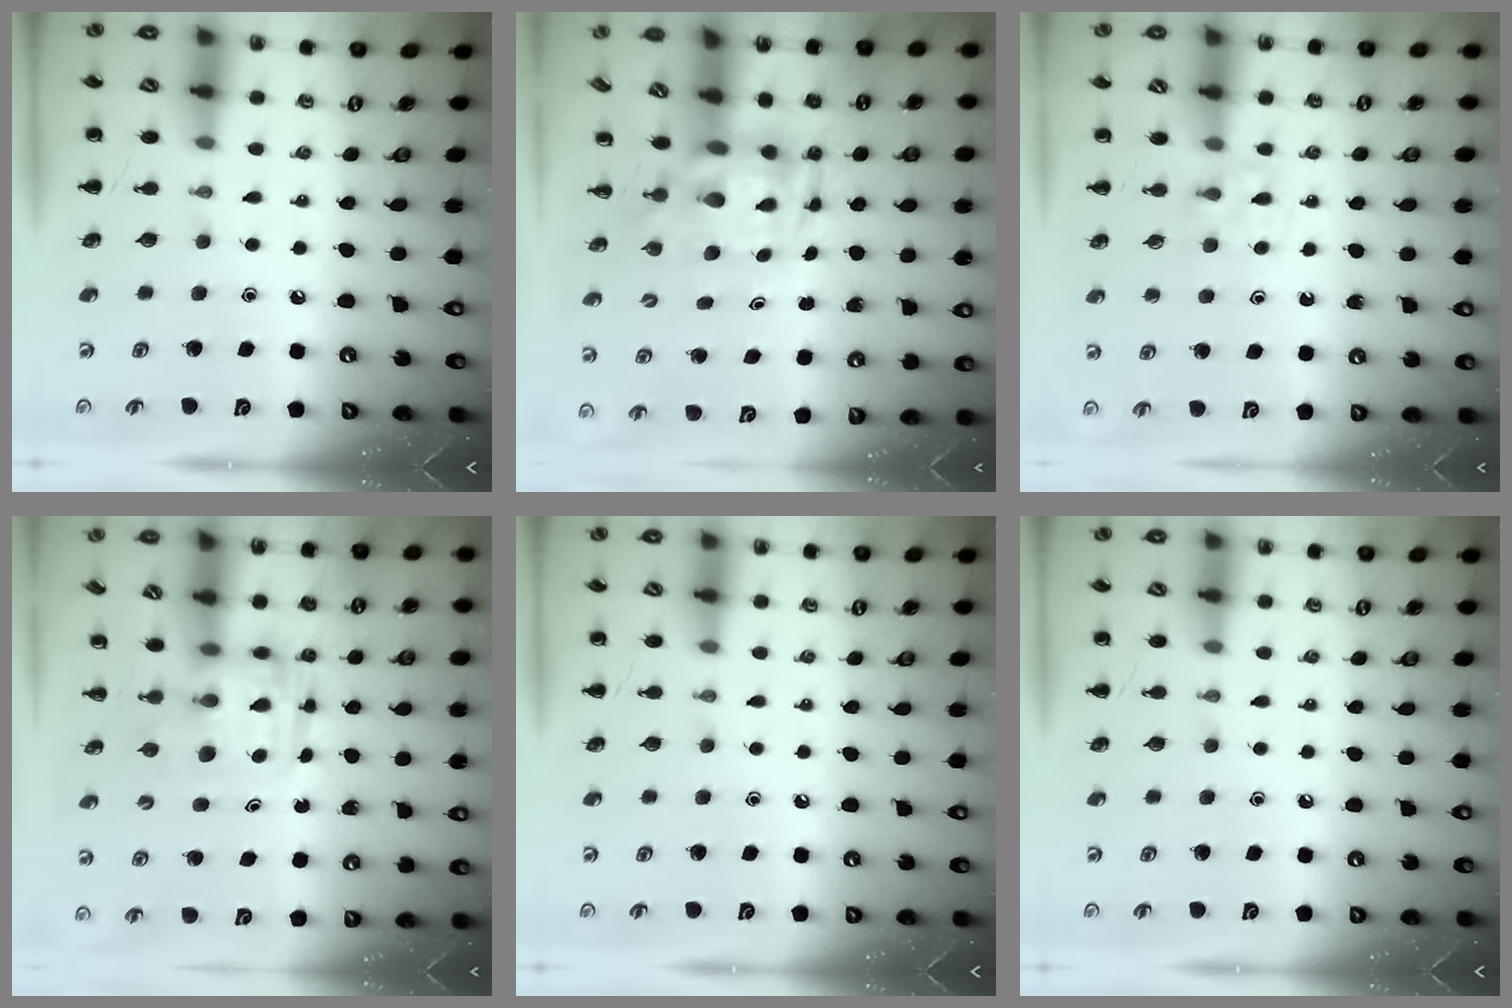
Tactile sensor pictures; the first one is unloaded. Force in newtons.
{"total": 4.0, "press": 3.9, "slide": 0.8}
{"total": 4.6, "press": 4.3, "slide": 1.6}
{"total": 3.2, "press": 3.2, "slide": 0.3}
{"total": 0.0}
{"total": 0.0}